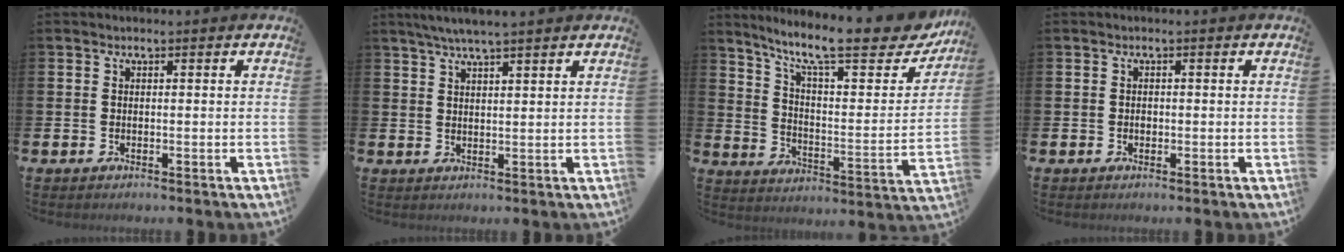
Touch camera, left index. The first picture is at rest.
{"total": 4.0, "force": [3.6, -0.1, 1.8], "torque": [-0.051, -0.001, 0.065]}
{"total": 12.3, "force": [9.7, 2.8, 6.9], "torque": [-0.140, -0.069, 0.157]}
{"total": 0.7, "force": [-0.1, 0.6, 0.3], "torque": [-0.001, 0.001, -0.004]}